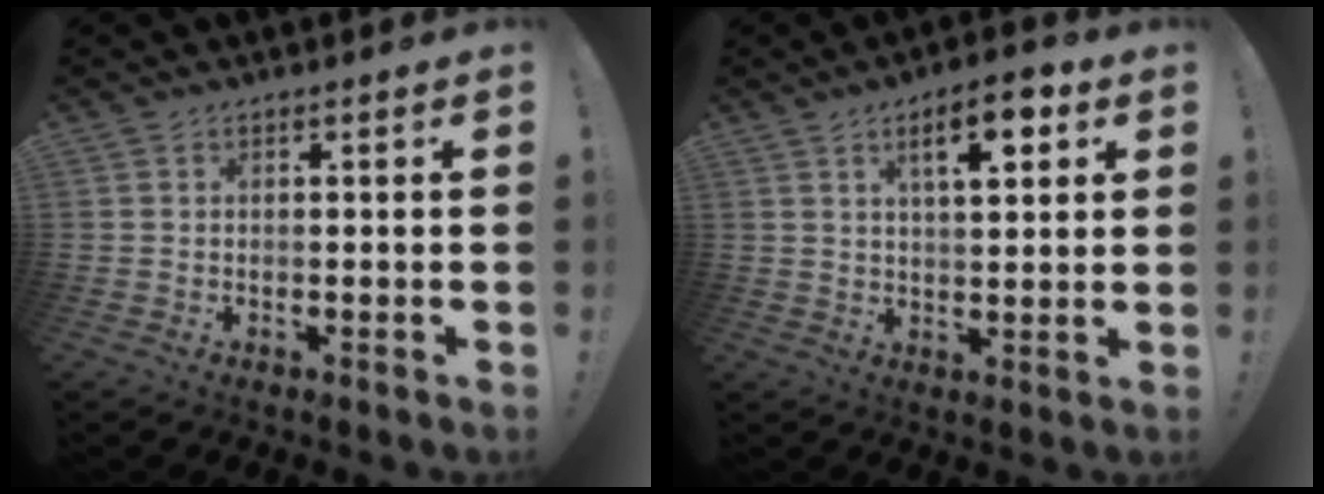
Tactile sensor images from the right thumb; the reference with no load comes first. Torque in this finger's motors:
{"motor_torque": [0.09, 0.15, 0.54, 0.43, 0.19]}